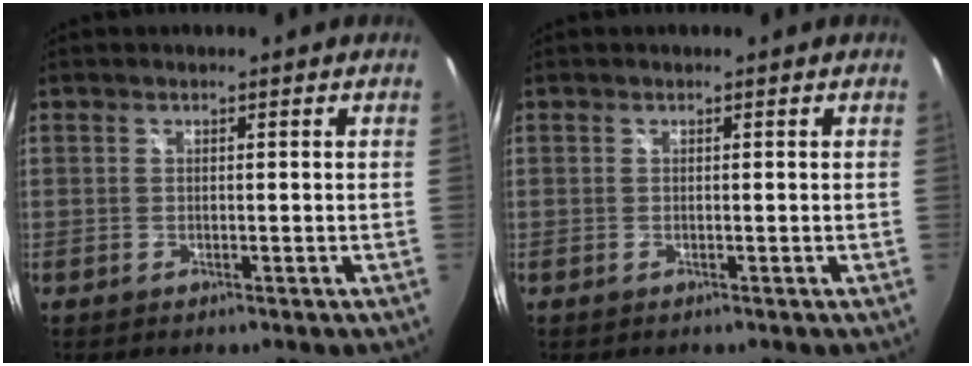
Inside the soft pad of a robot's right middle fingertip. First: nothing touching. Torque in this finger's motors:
{"motor_torque": [-0.09, 0.09, 0.00, 0.00]}